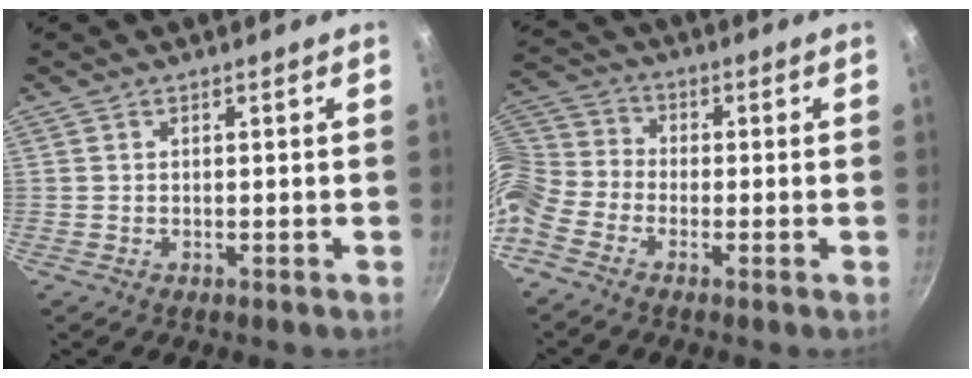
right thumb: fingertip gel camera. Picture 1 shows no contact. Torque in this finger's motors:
{"motor_torque": [1.10, 1.49, 0.80, -0.79, 0.26]}